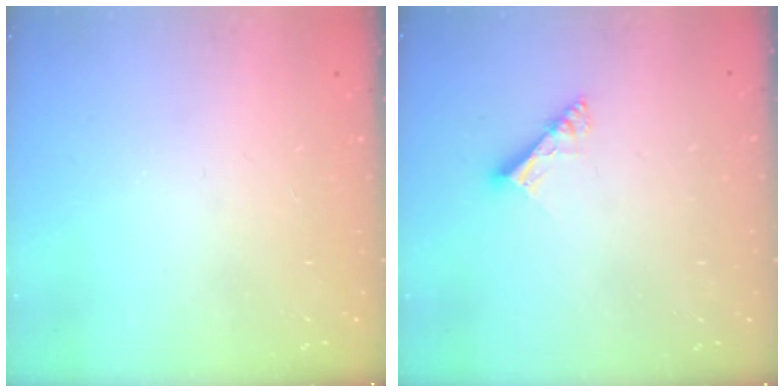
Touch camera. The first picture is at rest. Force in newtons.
{"total": 5.5, "press": 5.5, "slide": 0.1}